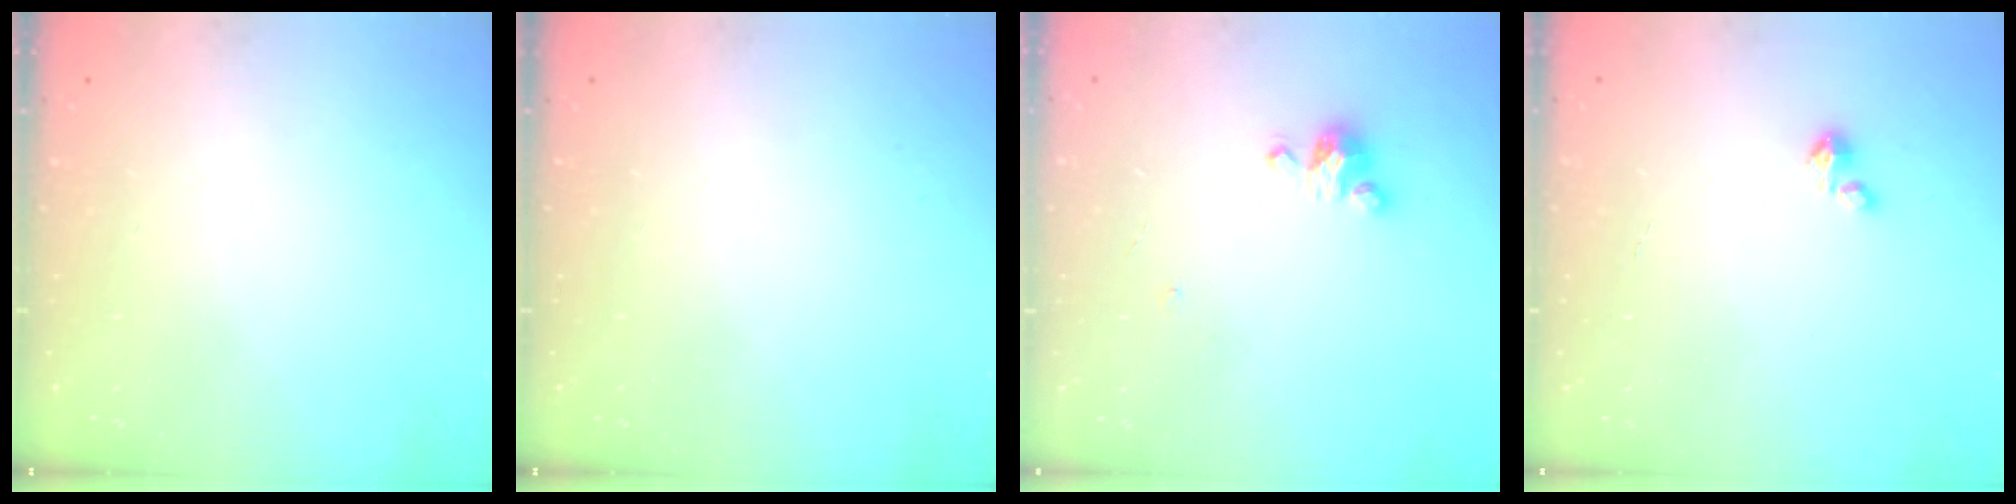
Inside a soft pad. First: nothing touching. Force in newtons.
{"total": 0.0}
{"total": 4.2, "press": 4.2, "slide": 0.2}
{"total": 2.0, "press": 2.0, "slide": 0.1}